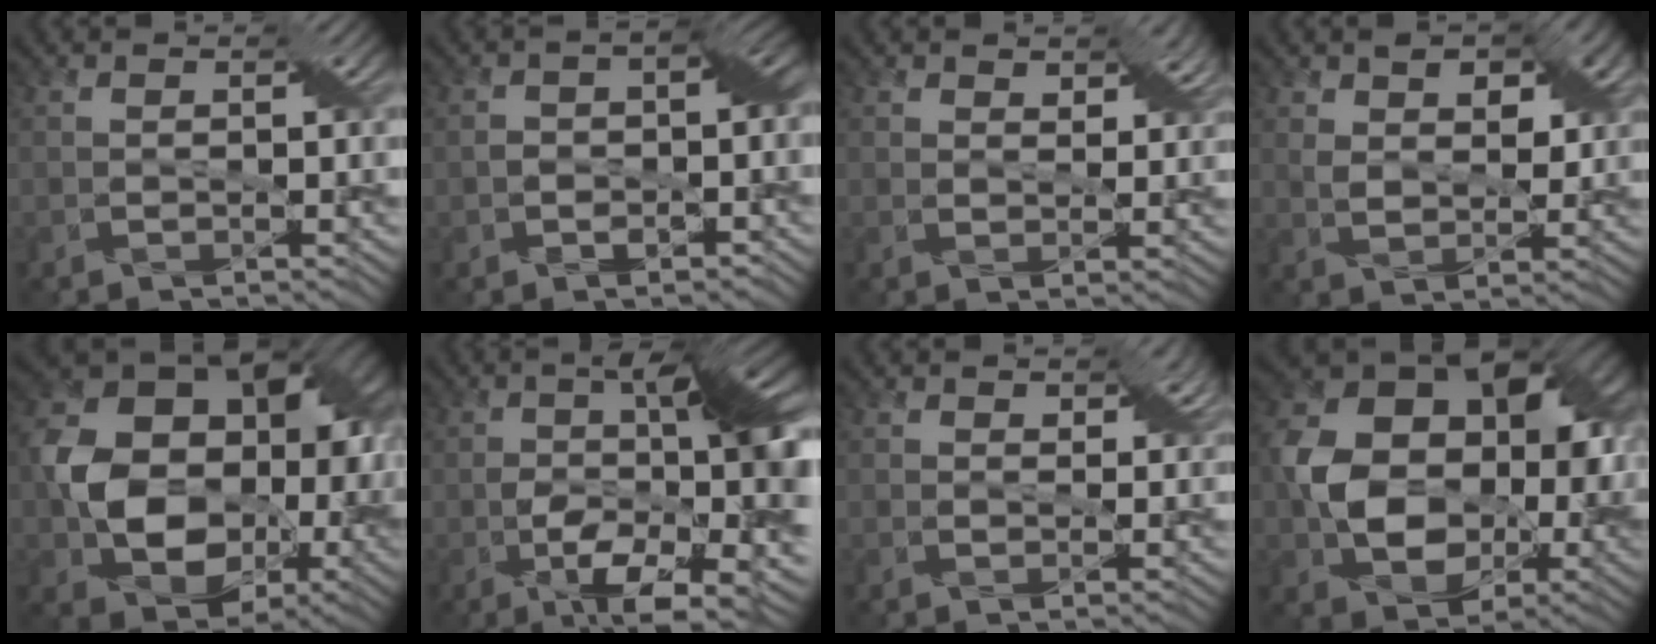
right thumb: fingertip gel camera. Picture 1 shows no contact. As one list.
[{"total": 5.9, "force": [-1.2, 3.6, 4.6], "torque": [-0.065, 0.001, -0.024]}, {"total": 4.5, "force": [2.6, 2.3, 2.8], "torque": [-0.046, -0.003, 0.042]}, {"total": 8.2, "force": [3.6, 5.0, 5.4], "torque": [-0.097, 0.002, 0.061]}, {"total": 15.9, "force": [-0.7, 11.9, 10.4], "torque": [-0.179, -0.012, -0.008]}, {"total": 15.5, "force": [-3.3, 5.1, 14.2], "torque": [-0.216, -0.004, -0.055]}, {"total": 3.7, "force": [2.0, 2.1, 2.3], "torque": [-0.036, -0.003, 0.030]}, {"total": 14.2, "force": [-0.2, 10.6, 9.5], "torque": [-0.161, 0.005, -0.001]}]